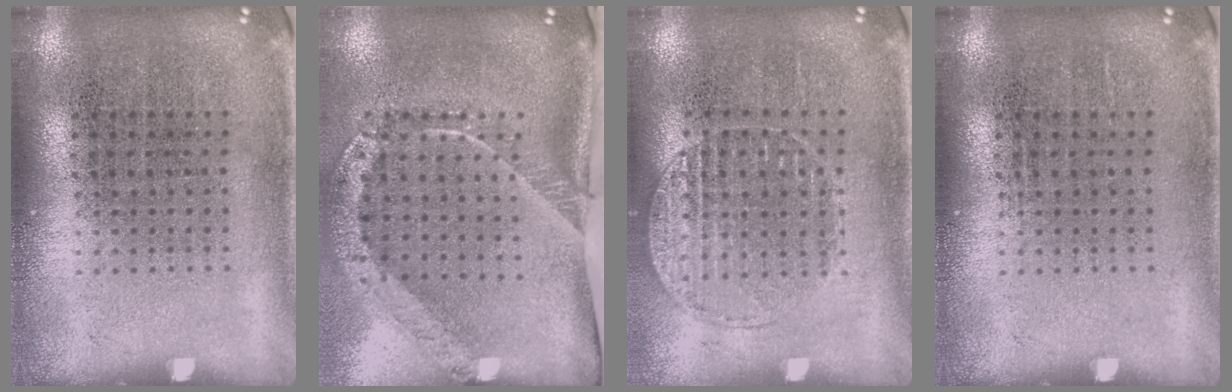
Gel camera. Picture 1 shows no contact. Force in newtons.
{"total": 2.5, "press": 1.6, "slide": 1.9}
{"total": 1.2, "press": 1.1, "slide": 0.4}
{"total": 0.0}